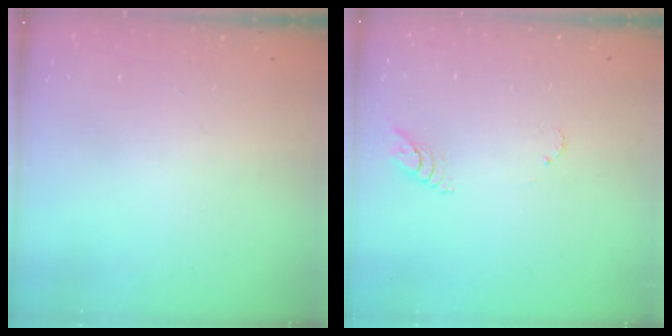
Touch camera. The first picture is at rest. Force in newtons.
{"total": 3.9, "press": 3.9, "slide": 0.2}